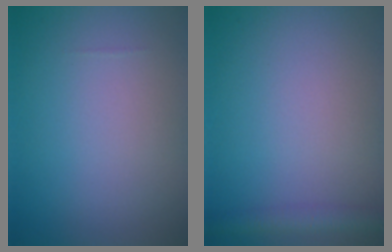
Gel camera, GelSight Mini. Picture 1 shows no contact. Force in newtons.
{"total": 2.6, "press": 2.6, "slide": 0.1}